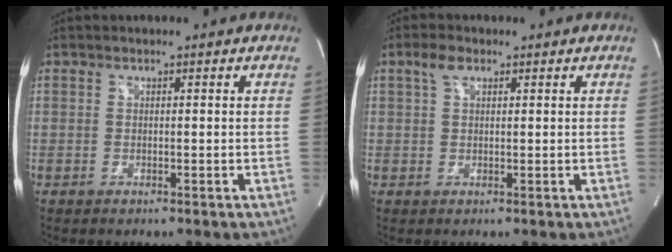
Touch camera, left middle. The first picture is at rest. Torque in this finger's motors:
{"motor_torque": [0.28, 0.18, 0.03, 0.01]}